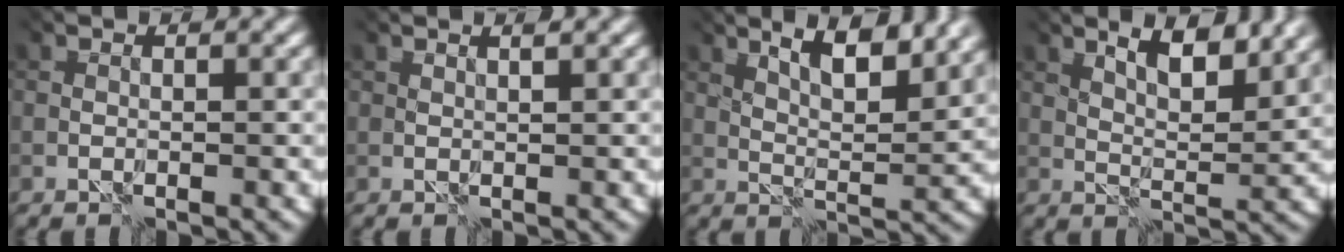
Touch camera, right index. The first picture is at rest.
{"total": 0.8, "force": [0.7, -0.4, 0.0], "torque": [-0.005, 0.000, 0.015]}
{"total": 5.4, "force": [3.8, 0.5, 3.7], "torque": [-0.067, 0.002, 0.077]}
{"total": 4.5, "force": [3.4, 0.4, 3.0], "torque": [-0.060, -0.002, 0.069]}